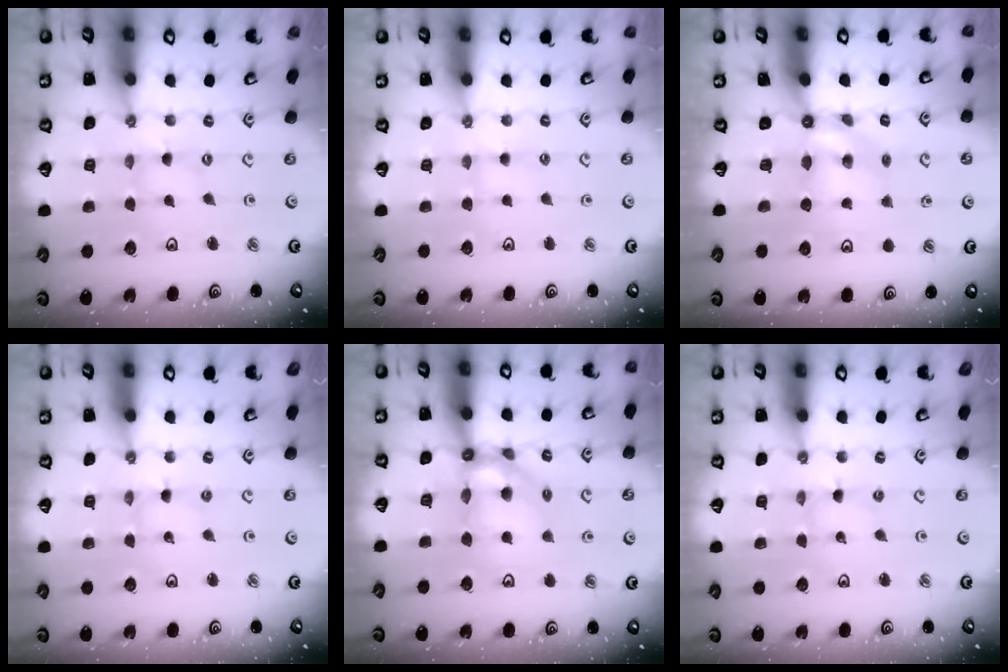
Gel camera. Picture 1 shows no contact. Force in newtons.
{"total": 2.4, "press": 2.3, "slide": 0.4}
{"total": 5.3, "press": 5.3, "slide": 0.2}
{"total": 0.0}
{"total": 10.4, "press": 10.4, "slide": 1.2}
{"total": 0.0}